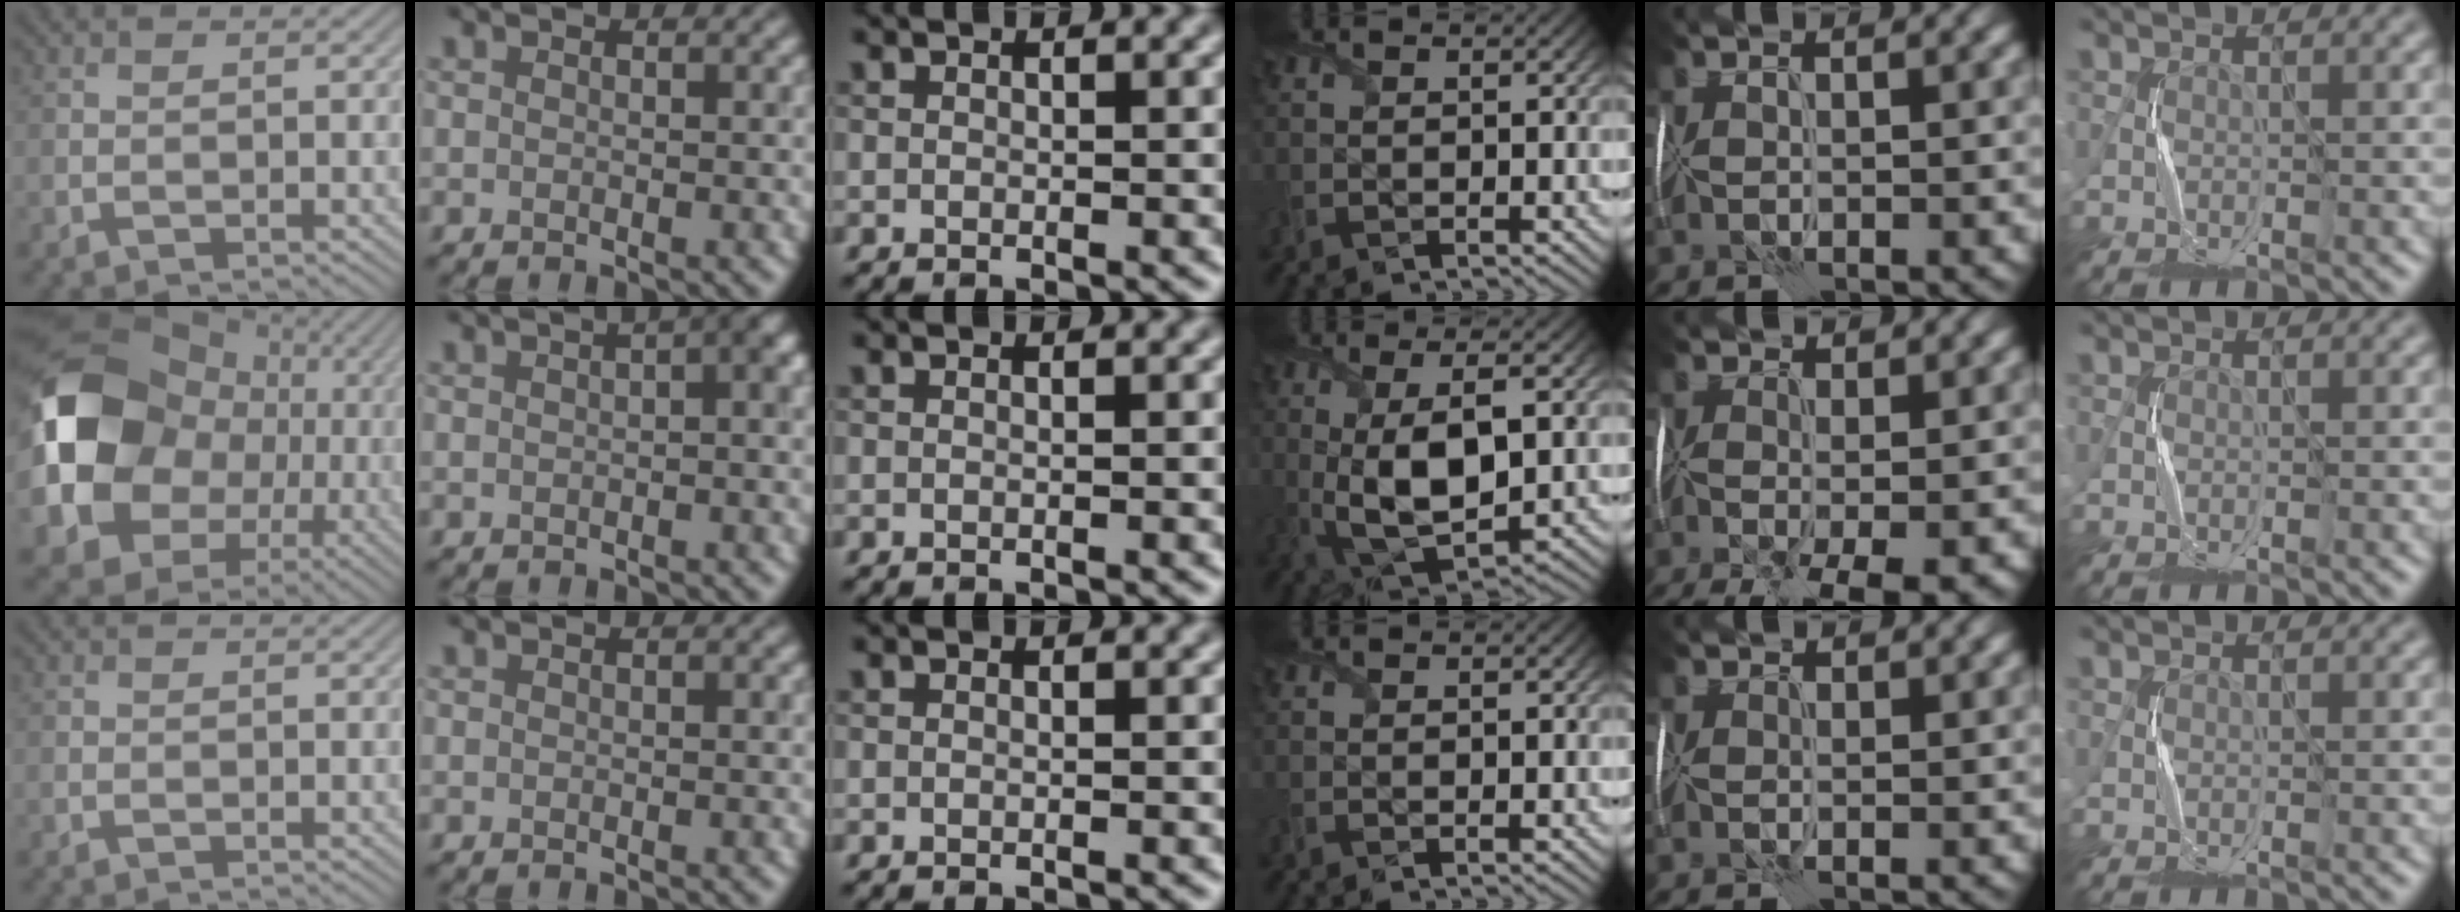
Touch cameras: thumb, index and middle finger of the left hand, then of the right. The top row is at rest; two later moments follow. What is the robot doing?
{"motion": "wrap", "object": "plastic wrap"}